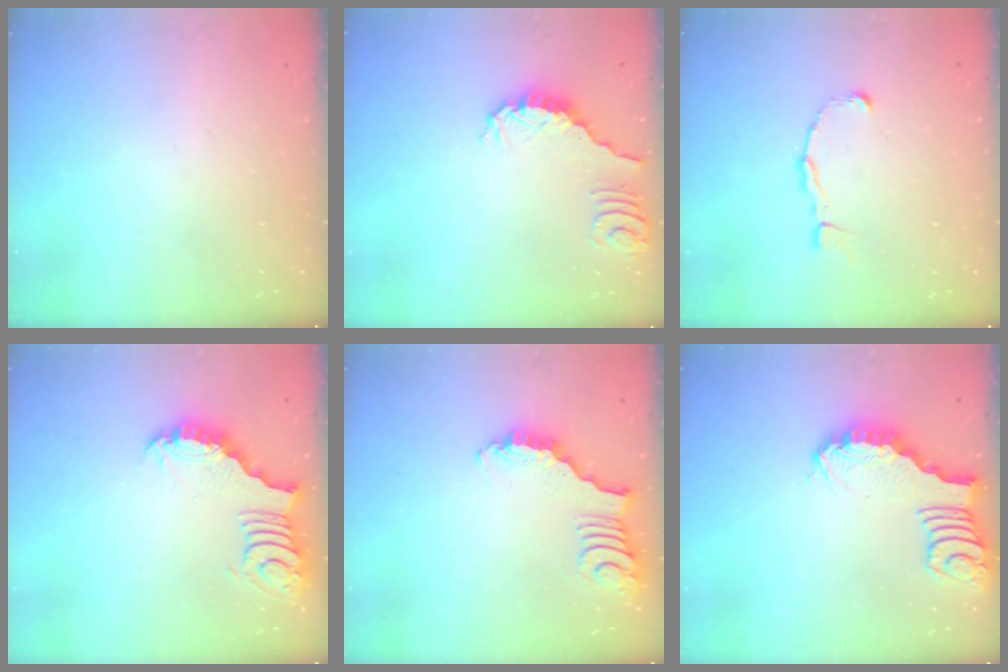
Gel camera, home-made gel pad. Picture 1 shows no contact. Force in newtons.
{"total": 0.9, "press": 0.8, "slide": 0.2}
{"total": 2.4, "press": 2.4, "slide": 0.2}
{"total": 3.7, "press": 3.6, "slide": 0.7}
{"total": 2.9, "press": 2.8, "slide": 0.4}
{"total": 2.5, "press": 2.5, "slide": 0.2}